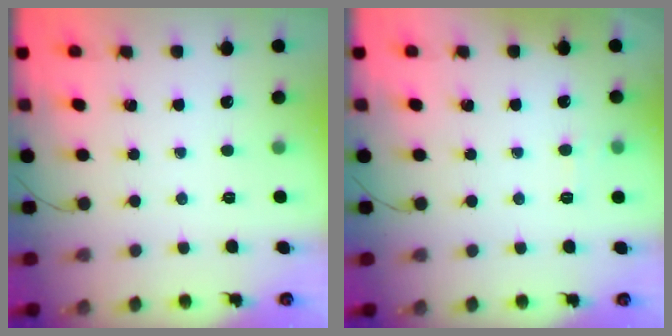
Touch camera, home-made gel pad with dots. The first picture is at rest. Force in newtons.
{"total": 5.6, "press": 5.4, "slide": 1.7}